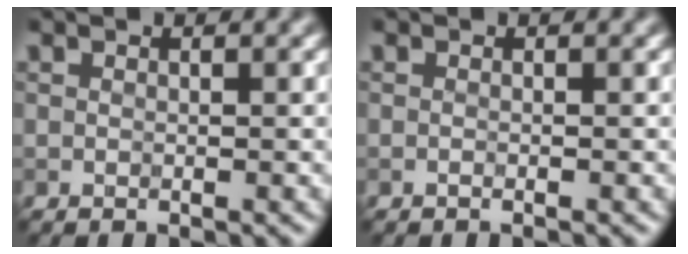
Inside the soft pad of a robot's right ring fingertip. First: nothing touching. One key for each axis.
{"total": 0.5, "fx": -0.5, "fy": 0.0, "fz": 0.2, "tx": -0.001, "ty": -0.003, "tz": -0.010}